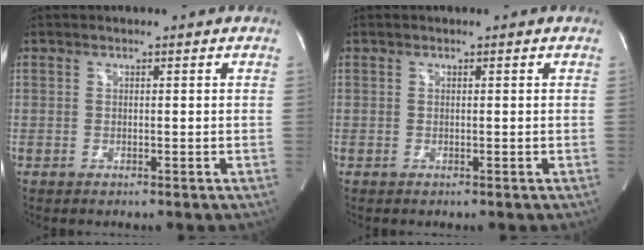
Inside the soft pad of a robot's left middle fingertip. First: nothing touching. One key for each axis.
{"total": 0.0}